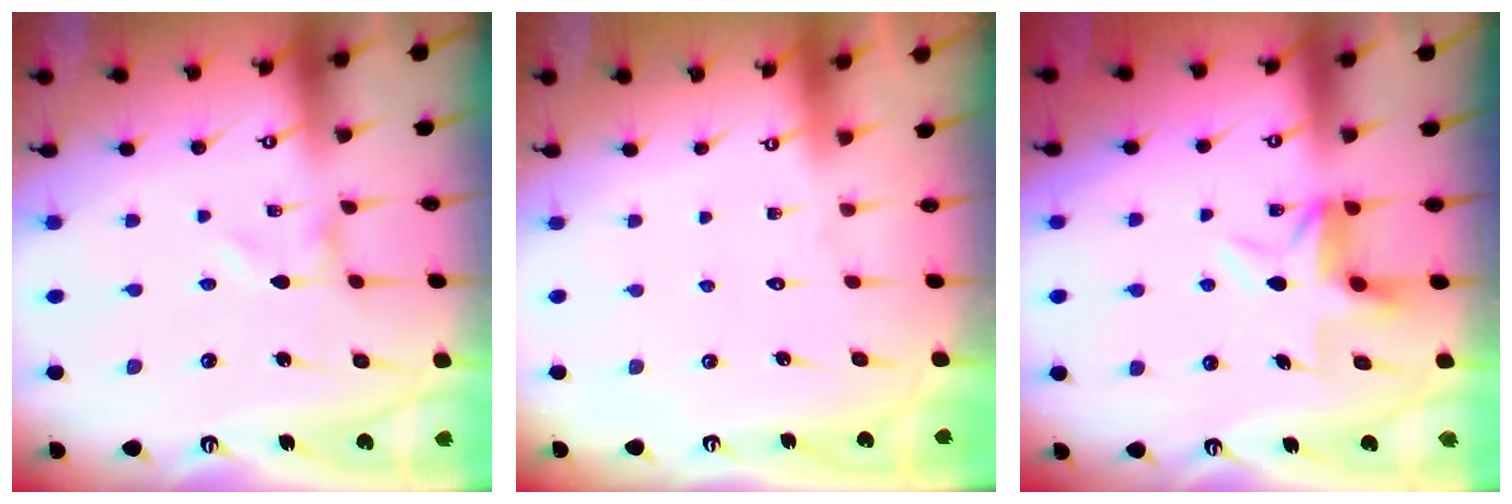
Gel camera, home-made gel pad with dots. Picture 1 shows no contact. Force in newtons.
{"total": 1.5, "press": 1.5, "slide": 0.1}
{"total": 6.3, "press": 6.1, "slide": 1.5}